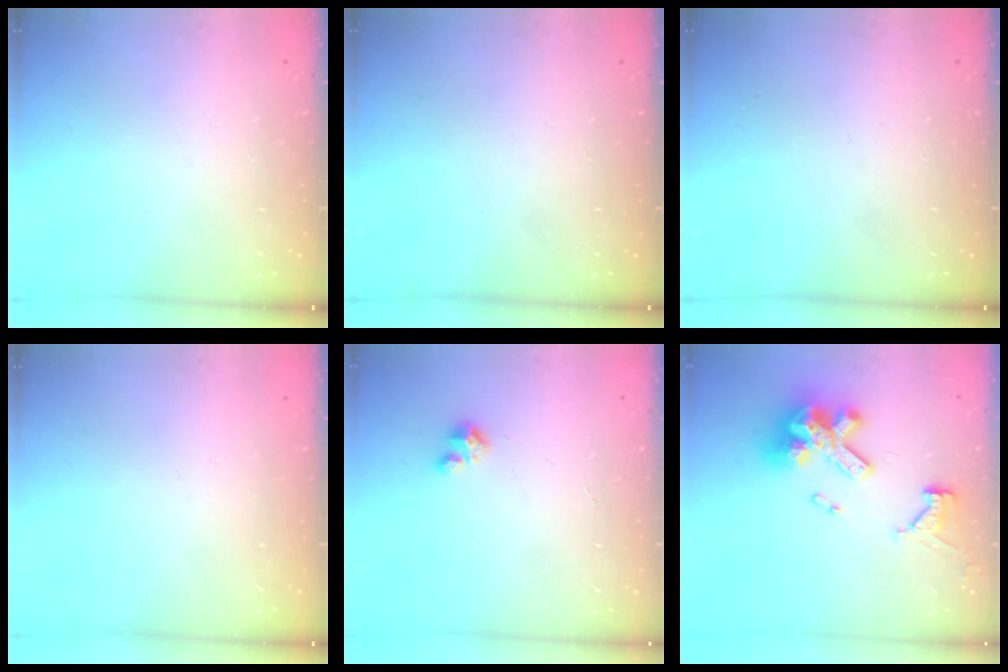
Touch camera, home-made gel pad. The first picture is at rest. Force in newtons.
{"total": 0.0}
{"total": 0.0}
{"total": 0.0}
{"total": 2.4, "press": 2.4, "slide": 0.2}
{"total": 16.4, "press": 16.3, "slide": 2.0}